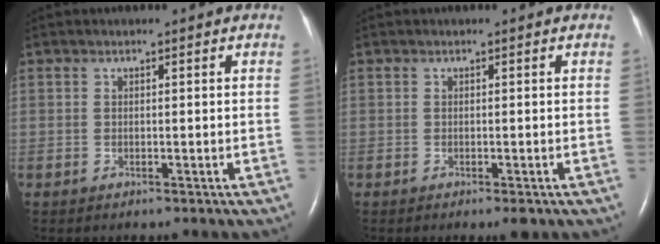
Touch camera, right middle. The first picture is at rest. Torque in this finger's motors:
{"motor_torque": [0.39, -0.26, -0.02, 0.00]}